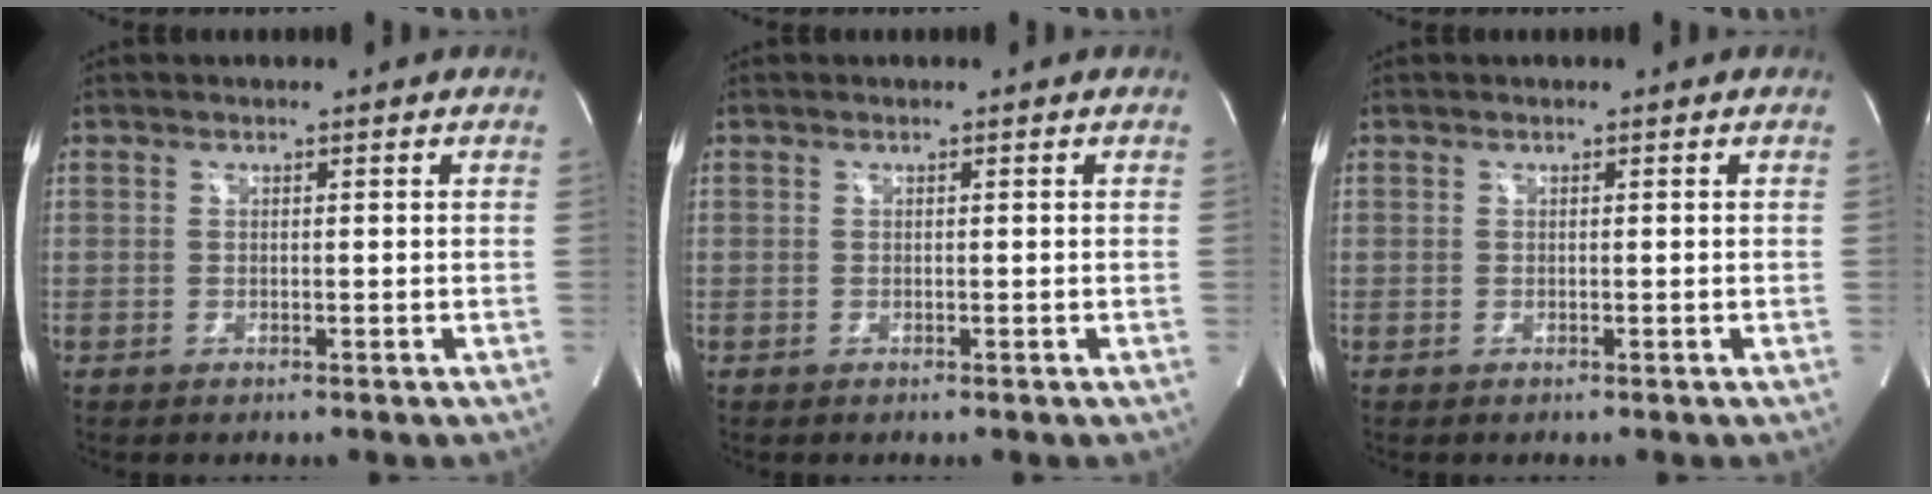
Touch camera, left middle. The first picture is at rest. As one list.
[{"total": 0.0}, {"total": 0.0}]